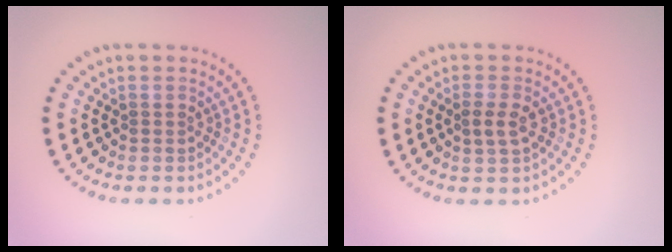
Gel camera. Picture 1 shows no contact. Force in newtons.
{"total": 1.9, "press": 1.8, "slide": 0.4}